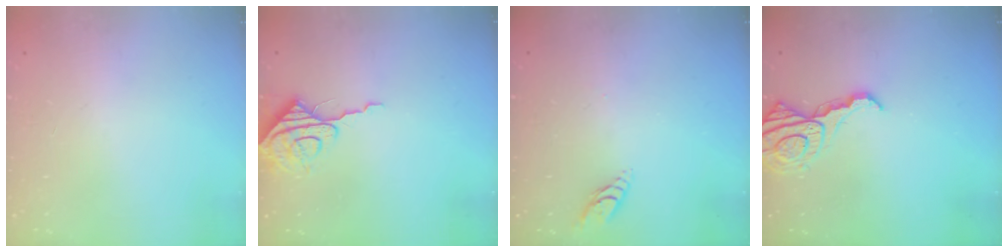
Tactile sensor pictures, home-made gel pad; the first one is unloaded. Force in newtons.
{"total": 8.7, "press": 8.7, "slide": 0.2}
{"total": 4.0, "press": 4.0, "slide": 0.4}
{"total": 13.7, "press": 13.7, "slide": 0.4}